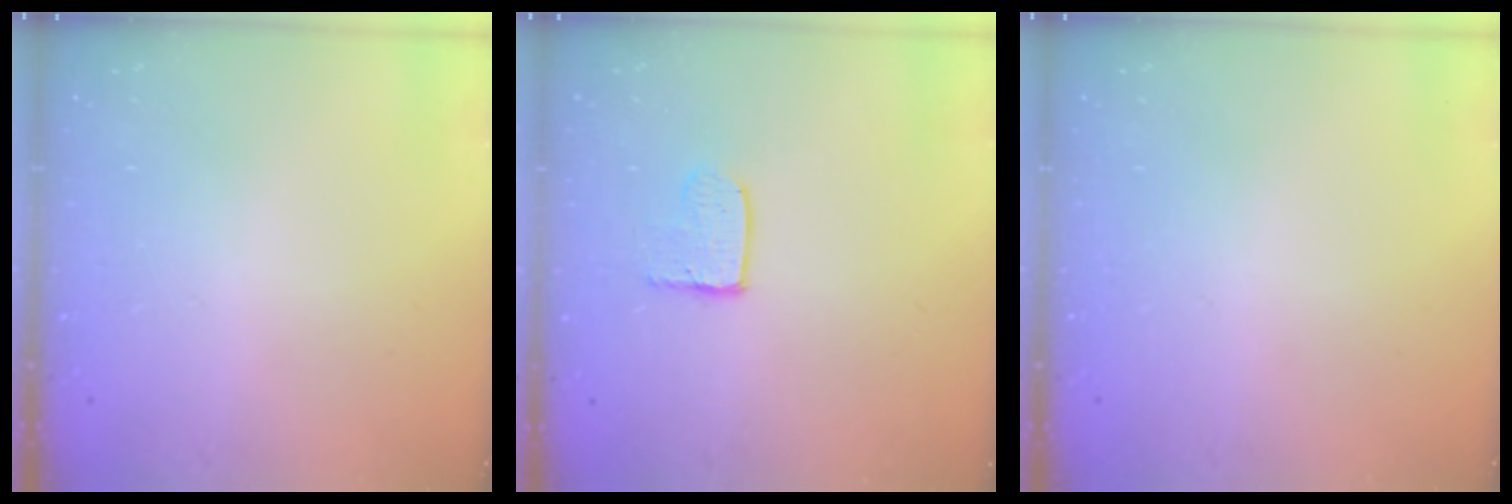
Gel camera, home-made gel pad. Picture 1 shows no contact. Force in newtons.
{"total": 3.8, "press": 3.8, "slide": 0.4}
{"total": 0.0}